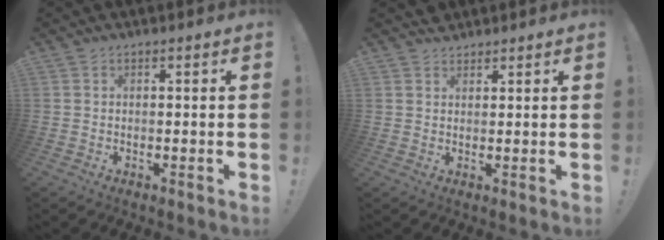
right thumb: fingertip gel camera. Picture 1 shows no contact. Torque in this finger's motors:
{"motor_torque": [-0.16, 0.22, 0.28, 0.29, 0.00]}